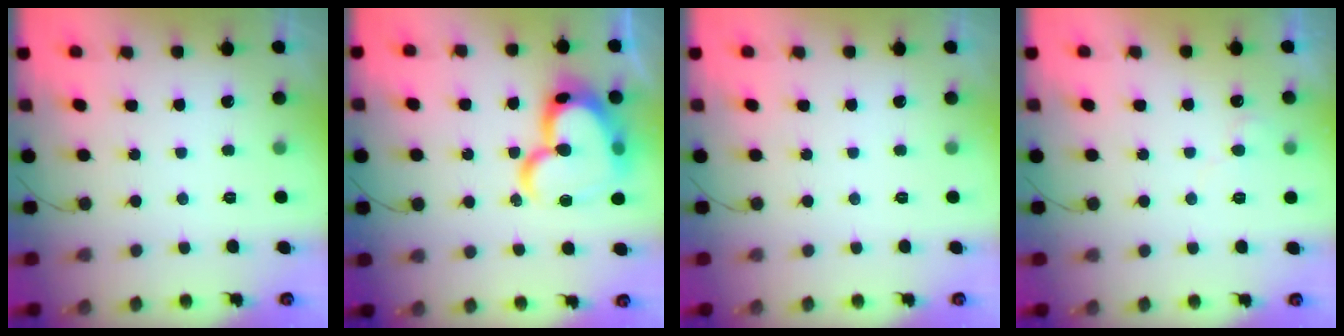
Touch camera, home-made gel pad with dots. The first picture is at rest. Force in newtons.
{"total": 24.5, "press": 24.4, "slide": 2.8}
{"total": 0.0}
{"total": 4.4, "press": 4.4, "slide": 0.4}